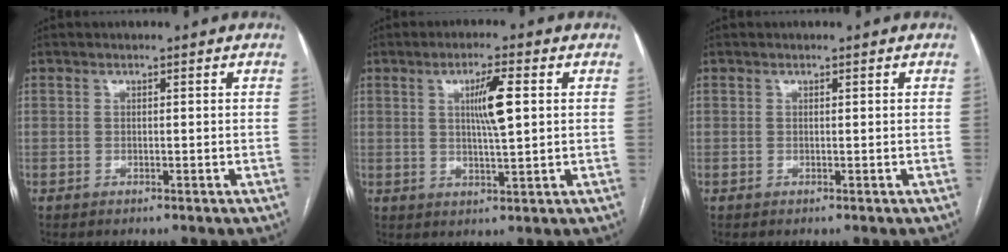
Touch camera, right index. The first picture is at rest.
{"total": 6.1, "force": [1.4, 0.4, 5.9], "torque": [-0.104, 0.000, 0.024]}
{"total": 0.0}